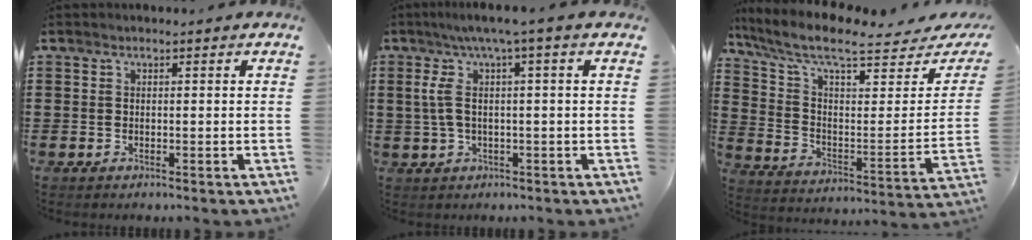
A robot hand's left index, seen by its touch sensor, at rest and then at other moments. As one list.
[{"total": 5.5, "force": [0.7, 0.5, 5.5], "torque": [-0.130, -0.009, 0.001]}, {"total": 9.1, "force": [7.1, 1.3, 5.5], "torque": [-0.136, -0.052, 0.120]}]